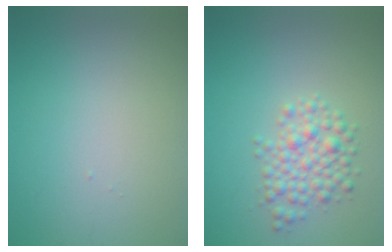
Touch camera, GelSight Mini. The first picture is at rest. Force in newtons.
{"total": 3.3, "press": 3.3, "slide": 0.2}